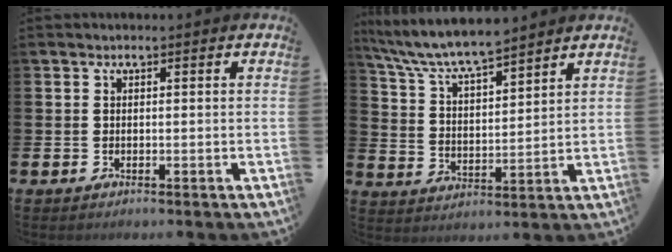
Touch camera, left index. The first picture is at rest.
{"total": 7.4, "force": [7.0, 0.8, 2.3], "torque": [-0.073, -0.042, 0.122]}